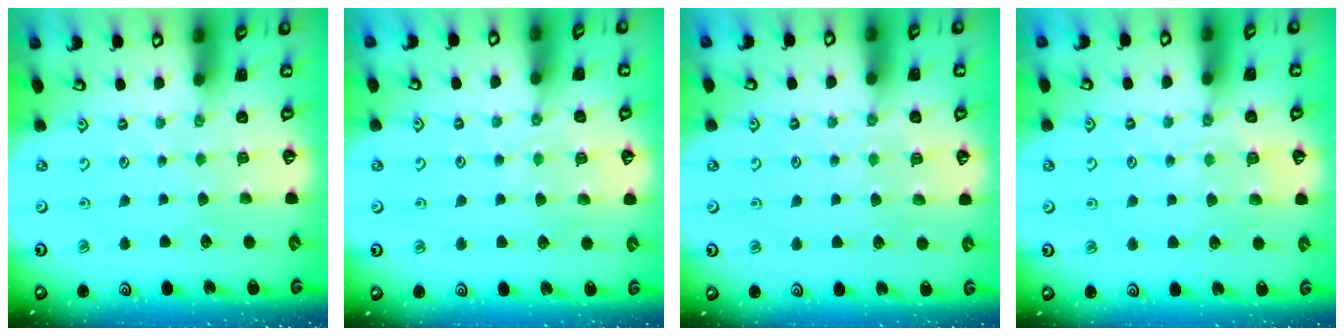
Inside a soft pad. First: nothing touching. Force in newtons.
{"total": 5.8, "press": 5.7, "slide": 0.8}
{"total": 4.3, "press": 4.3, "slide": 0.4}
{"total": 4.9, "press": 4.8, "slide": 0.8}